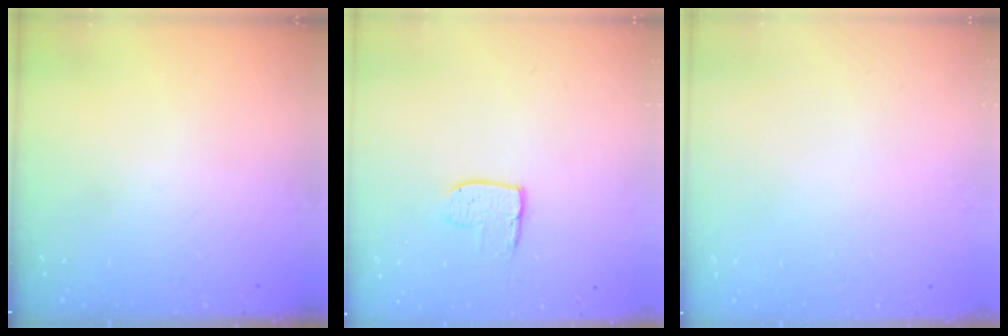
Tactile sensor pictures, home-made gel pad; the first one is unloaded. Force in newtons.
{"total": 8.4, "press": 8.4, "slide": 0.3}
{"total": 0.0}